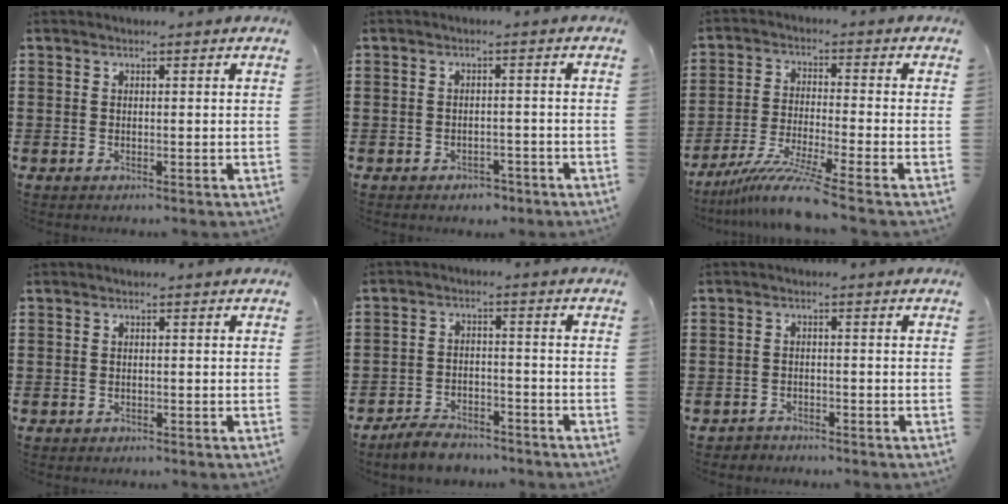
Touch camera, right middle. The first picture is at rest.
{"total": 2.3, "force": [-2.1, 0.8, 0.0], "torque": [-0.009, 0.004, -0.046]}
{"total": 8.4, "force": [-6.9, -0.2, 4.9], "torque": [-0.099, -0.014, -0.134]}
{"total": 1.0, "force": [-0.8, 0.5, 0.1], "torque": [-0.005, 0.001, -0.019]}
{"total": 5.0, "force": [-4.8, 1.1, 1.0], "torque": [-0.025, 0.010, -0.098]}
{"total": 2.3, "force": [-2.3, 0.6, -0.2], "torque": [-0.004, 0.001, -0.051]}